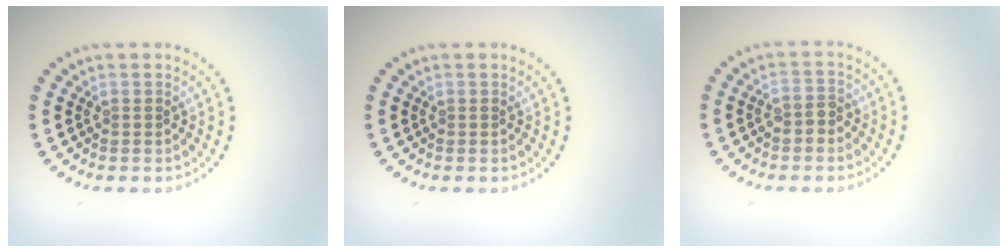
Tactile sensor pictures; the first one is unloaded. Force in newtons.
{"total": 0.0}
{"total": 1.7, "press": 1.5, "slide": 0.7}